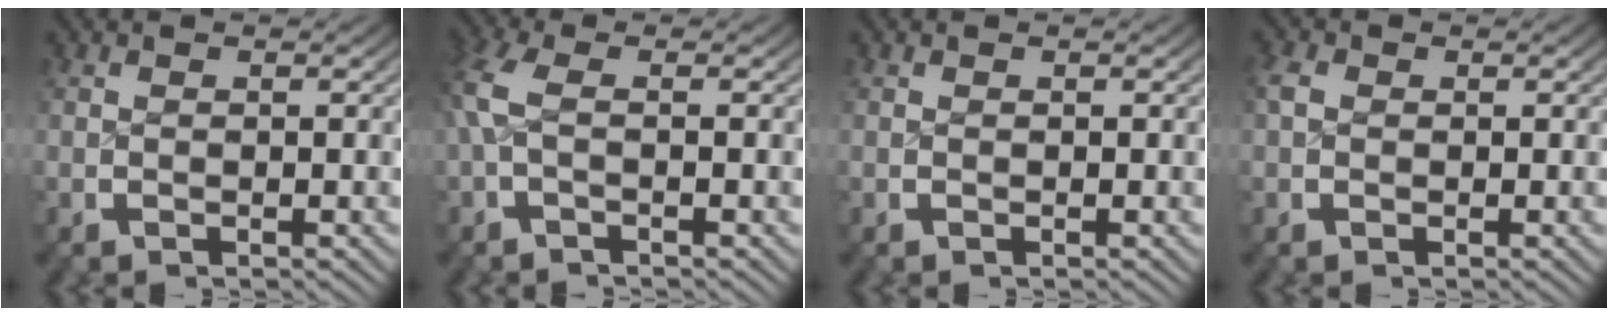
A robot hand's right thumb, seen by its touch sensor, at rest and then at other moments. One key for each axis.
{"total": 2.6, "fx": -0.2, "fy": 1.2, "fz": 2.3, "tx": -0.069, "ty": -0.001, "tz": 0.000}
{"total": 0.0}
{"total": 1.1, "fx": 0.1, "fy": 1.0, "fz": 0.5, "tx": -0.015, "ty": -0.003, "tz": 0.002}